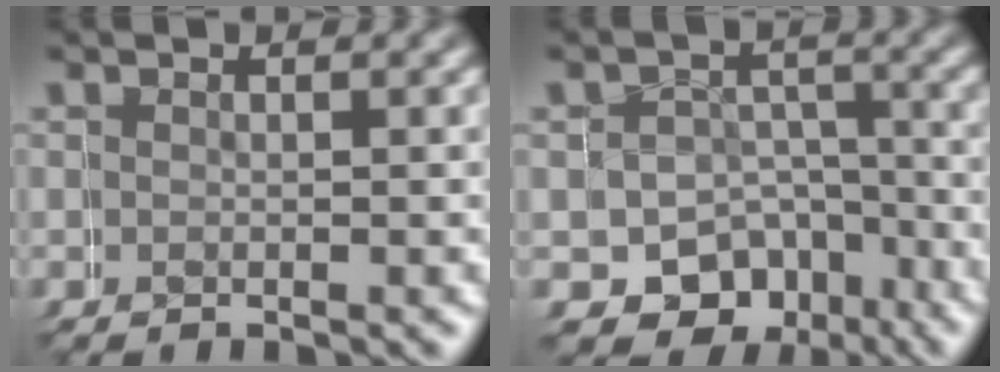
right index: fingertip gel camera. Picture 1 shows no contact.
{"total": 8.3, "force": [-3.8, 7.4, 0.1], "torque": [0.004, -0.041, -0.054]}